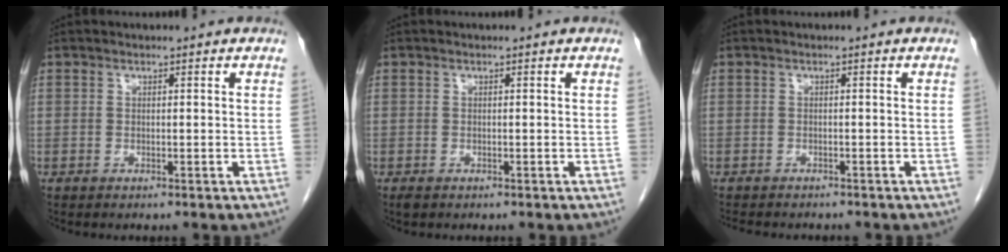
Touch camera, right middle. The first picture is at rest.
{"total": 0.8, "force": [-0.5, 0.4, 0.4], "torque": [-0.013, -0.002, -0.006]}
{"total": 6.0, "force": [-5.3, 1.7, 2.2], "torque": [-0.036, -0.006, -0.070]}